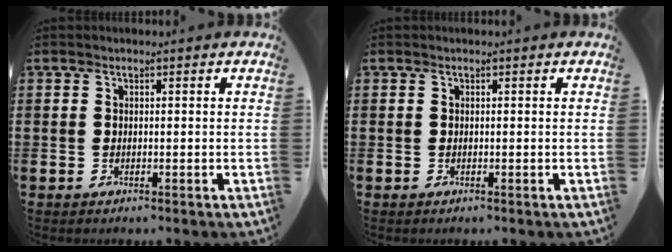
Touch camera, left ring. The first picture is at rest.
{"total": 0.0}